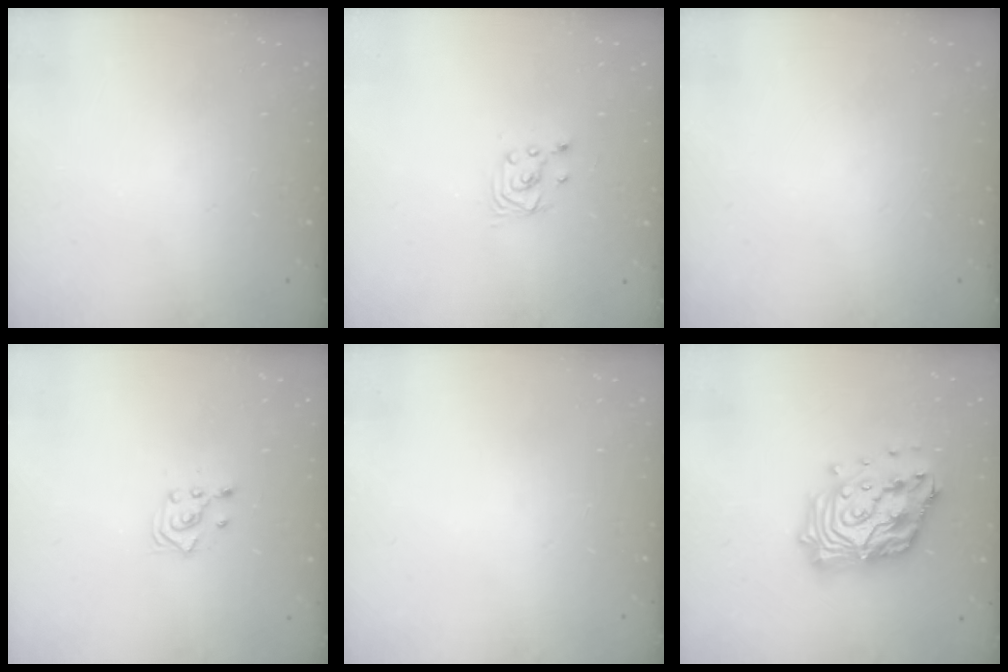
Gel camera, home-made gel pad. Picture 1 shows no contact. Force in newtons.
{"total": 2.2, "press": 2.2, "slide": 0.3}
{"total": 0.0}
{"total": 3.1, "press": 3.0, "slide": 0.9}
{"total": 0.0}
{"total": 19.2, "press": 19.1, "slide": 1.8}